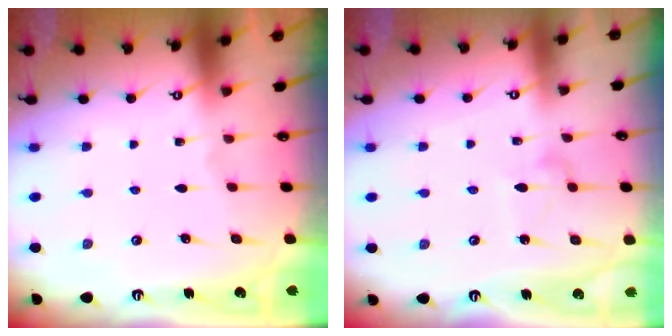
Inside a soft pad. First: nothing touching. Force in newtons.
{"total": 5.3, "press": 5.2, "slide": 0.4}